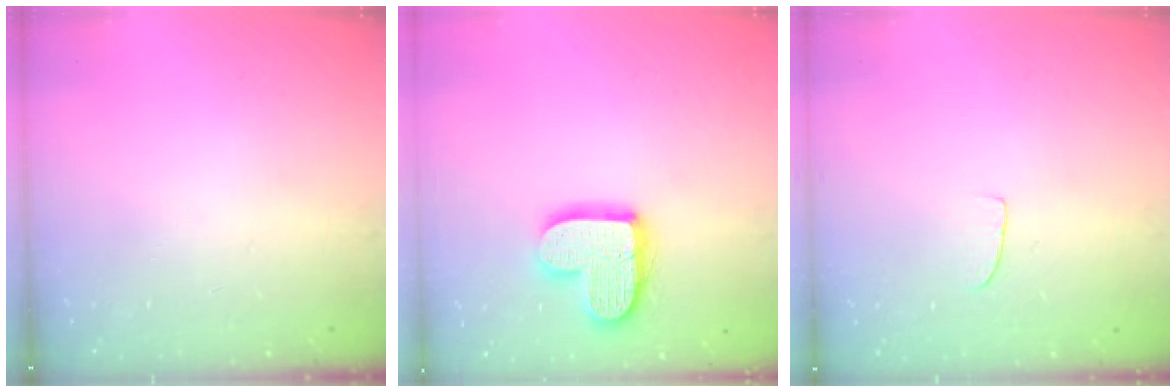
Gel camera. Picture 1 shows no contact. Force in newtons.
{"total": 14.2, "press": 14.2, "slide": 1.1}
{"total": 2.6, "press": 2.6, "slide": 0.2}